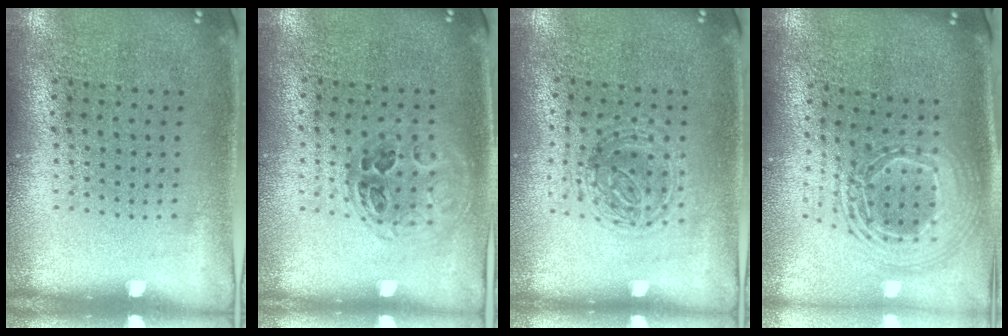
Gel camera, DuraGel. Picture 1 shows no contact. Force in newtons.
{"total": 1.0, "press": 0.9, "slide": 0.4}
{"total": 1.2, "press": 1.1, "slide": 0.5}
{"total": 2.5, "press": 1.9, "slide": 1.7}